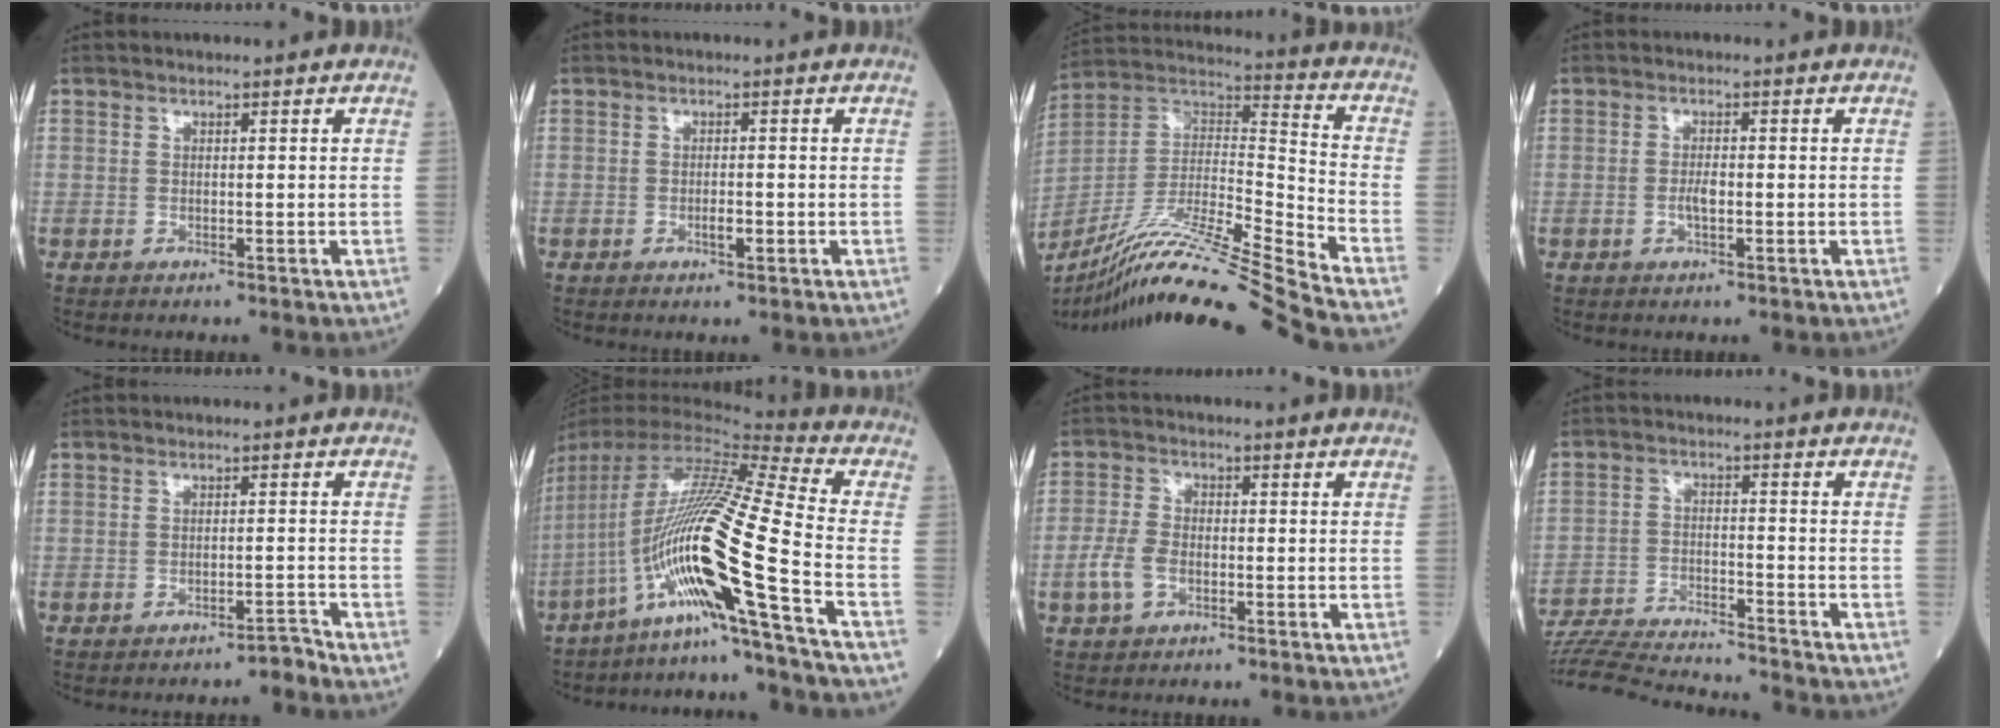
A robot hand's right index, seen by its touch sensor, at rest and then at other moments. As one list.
[{"total": 1.7, "force": [-0.6, 0.5, 1.5], "torque": [-0.024, 0.000, -0.008]}, {"total": 25.4, "force": [-21.5, -2.5, 13.4], "torque": [-0.238, -0.037, -0.377]}, {"total": 2.1, "force": [-0.5, 0.7, 2.0], "torque": [-0.039, 0.002, -0.008]}, {"total": 1.7, "force": [-1.6, -0.2, 0.3], "torque": [0.002, -0.002, -0.023]}, {"total": 20.3, "force": [-8.7, -2.1, 18.2], "torque": [-0.374, -0.013, -0.170]}, {"total": 4.7, "force": [-1.8, 2.8, 3.3], "torque": [-0.087, 0.006, -0.036]}, {"total": 16.5, "force": [-15.9, 0.6, 4.5], "torque": [-0.088, -0.009, -0.250]}]